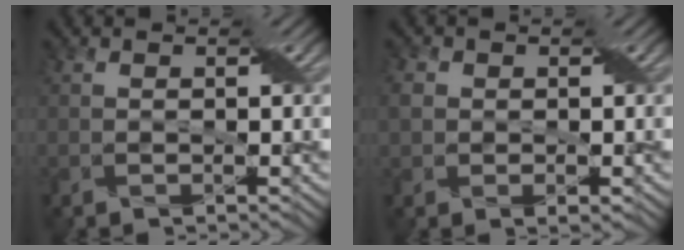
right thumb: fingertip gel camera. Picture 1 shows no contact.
{"total": 3.2, "force": [0.0, 2.5, 2.0], "torque": [-0.040, -0.003, 0.000]}